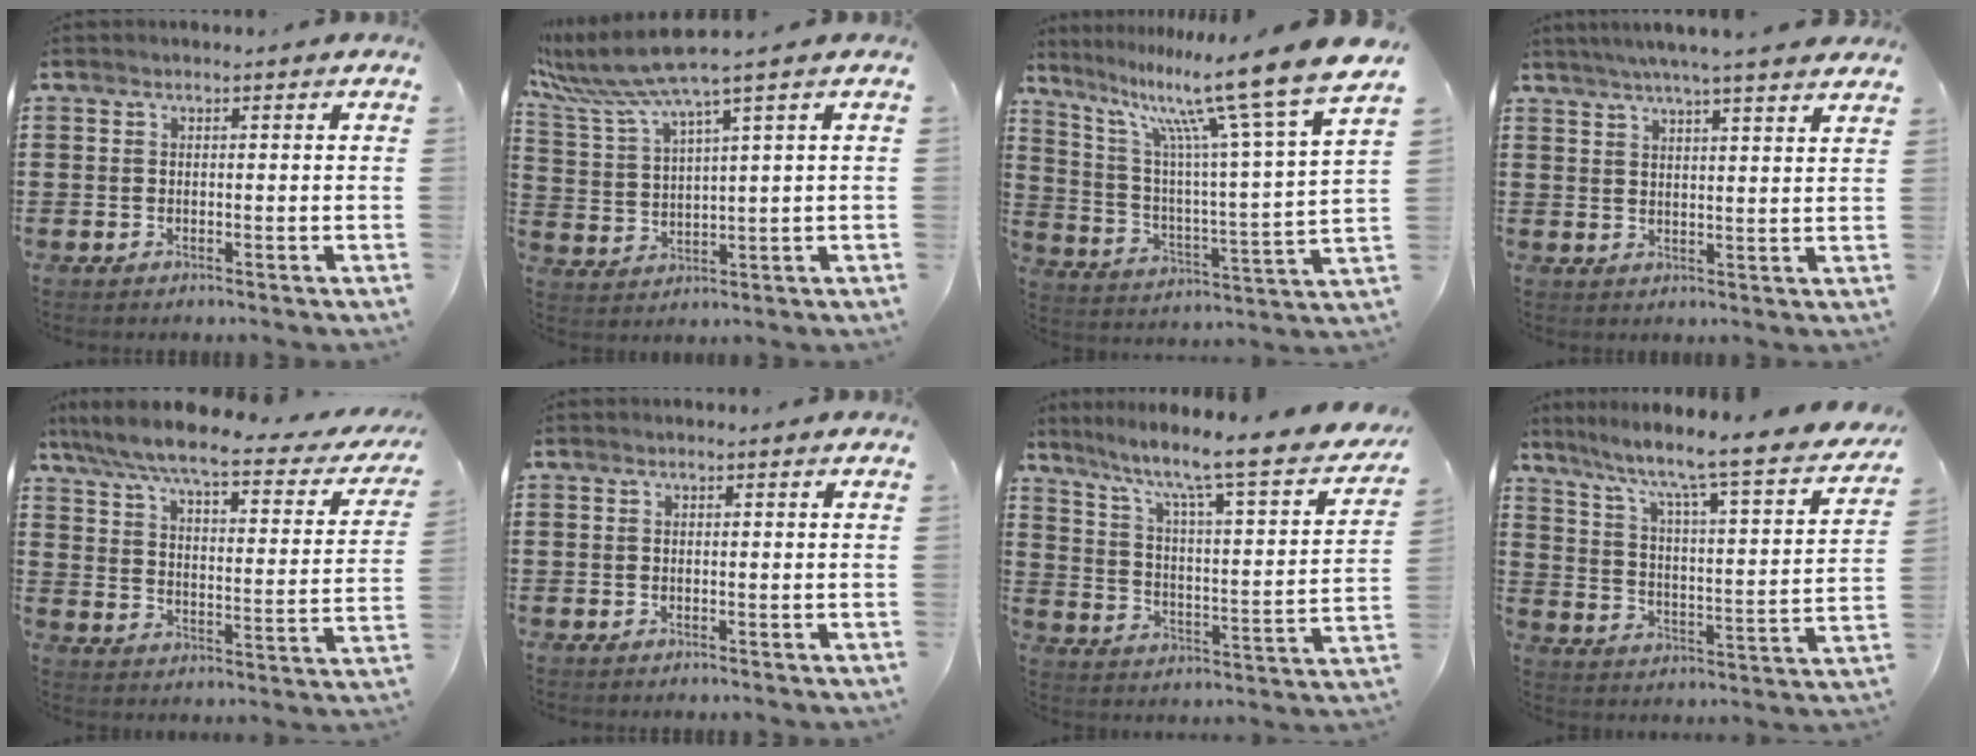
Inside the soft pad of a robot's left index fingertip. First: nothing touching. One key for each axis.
{"total": 7.3, "fx": 5.5, "fy": -0.3, "fz": 4.8, "tx": -0.128, "ty": -0.034, "tz": 0.091}
{"total": 14.7, "fx": 11.2, "fy": 0.2, "fz": 9.5, "tx": -0.198, "ty": -0.077, "tz": 0.172}
{"total": 4.7, "fx": 4.1, "fy": -0.6, "fz": 2.1, "tx": -0.054, "ty": -0.011, "tz": 0.072}
{"total": 7.1, "fx": 6.0, "fy": 0.4, "fz": 3.8, "tx": -0.100, "ty": -0.037, "tz": 0.097}
{"total": 0.0}
{"total": 7.3, "fx": 5.8, "fy": 0.0, "fz": 4.3, "tx": -0.102, "ty": -0.059, "tz": 0.082}
{"total": 5.9, "fx": 4.9, "fy": -0.6, "fz": 3.3, "tx": -0.087, "ty": -0.055, "tz": 0.066}